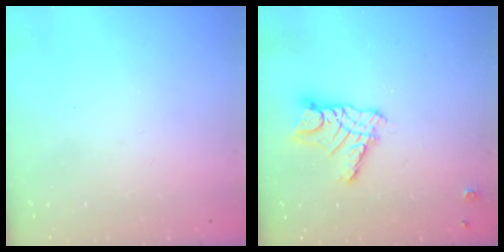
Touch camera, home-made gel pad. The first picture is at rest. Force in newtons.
{"total": 10.3, "press": 10.3, "slide": 0.6}